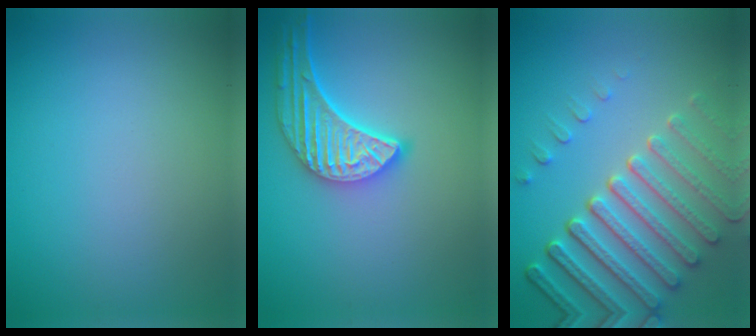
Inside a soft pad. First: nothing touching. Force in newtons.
{"total": 5.1, "press": 4.2, "slide": 2.9}
{"total": 7.5, "press": 5.7, "slide": 4.9}